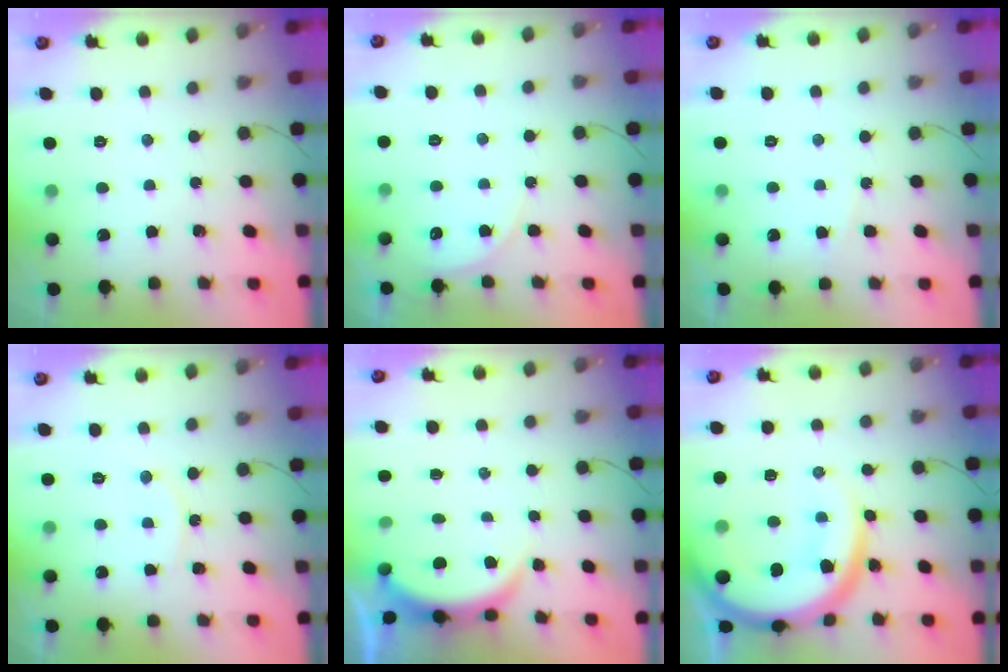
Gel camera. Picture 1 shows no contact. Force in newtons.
{"total": 4.6, "press": 4.5, "slide": 0.5}
{"total": 3.5, "press": 3.5, "slide": 0.3}
{"total": 6.1, "press": 6.1, "slide": 0.3}
{"total": 4.1, "press": 4.1, "slide": 0.5}
{"total": 20.2, "press": 20.1, "slide": 2.0}